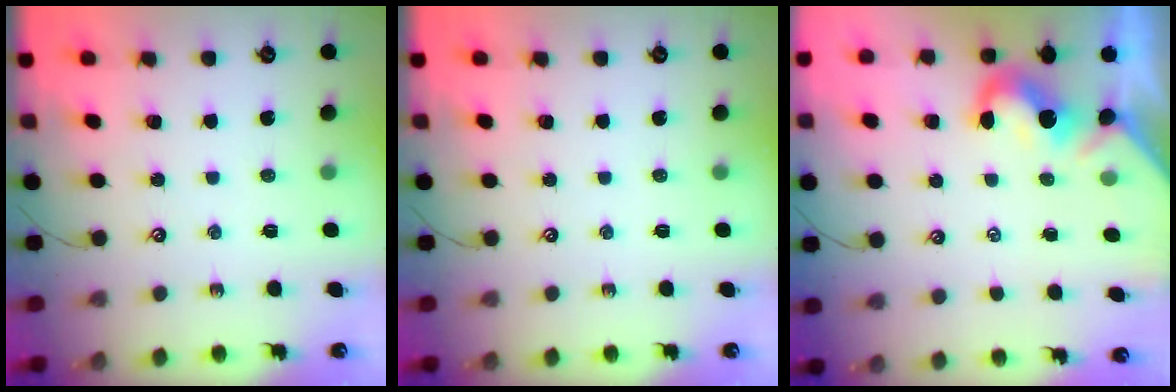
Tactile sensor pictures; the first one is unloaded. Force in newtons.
{"total": 0.0}
{"total": 1.4, "press": 1.2, "slide": 0.7}